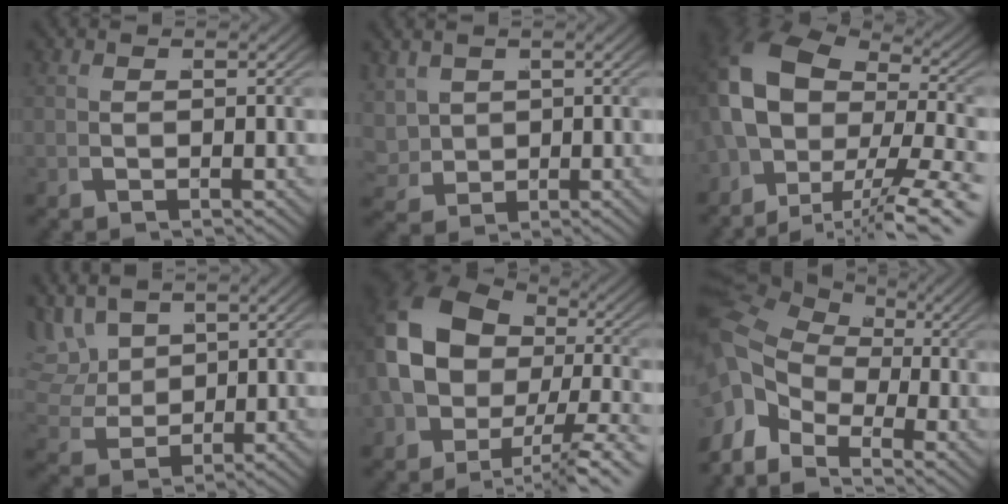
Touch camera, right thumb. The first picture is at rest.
{"total": 5.0, "force": [0.0, 3.9, 3.1], "torque": [-0.084, -0.029, 0.008]}
{"total": 10.4, "force": [-2.1, 6.9, 7.5], "torque": [-0.157, -0.022, -0.035]}
{"total": 6.4, "force": [1.4, 4.7, 4.2], "torque": [-0.089, -0.004, 0.022]}
{"total": 11.8, "force": [-2.7, 9.2, 7.0], "torque": [-0.162, -0.025, -0.036]}
{"total": 7.4, "force": [0.3, 5.1, 5.3], "torque": [-0.091, -0.001, -0.012]}